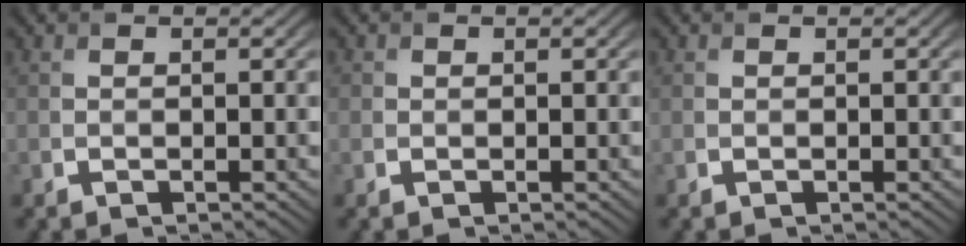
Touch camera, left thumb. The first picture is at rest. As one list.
[{"total": 0.8, "force": [0.1, 0.8, 0.1], "torque": [-0.002, -0.001, -0.001]}, {"total": 0.0}]